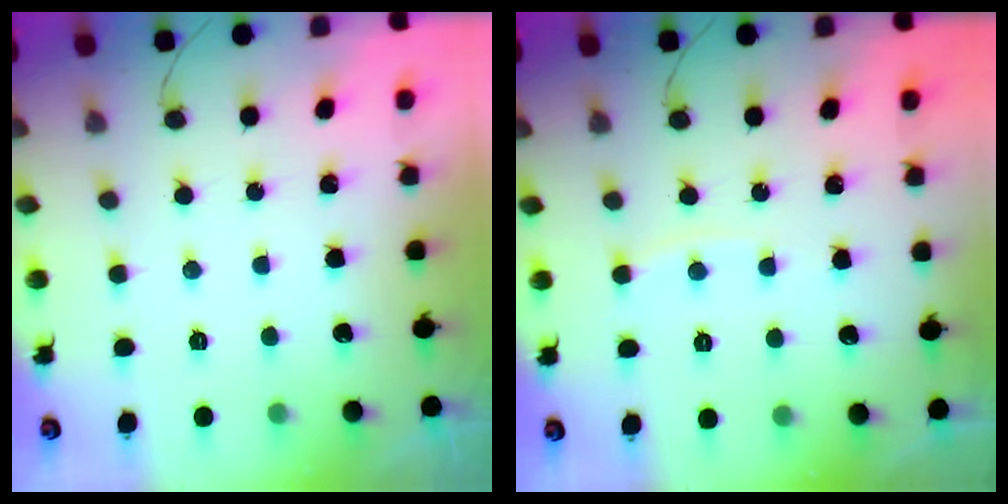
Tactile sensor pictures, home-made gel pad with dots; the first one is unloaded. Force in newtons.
{"total": 2.7, "press": 2.7, "slide": 0.4}